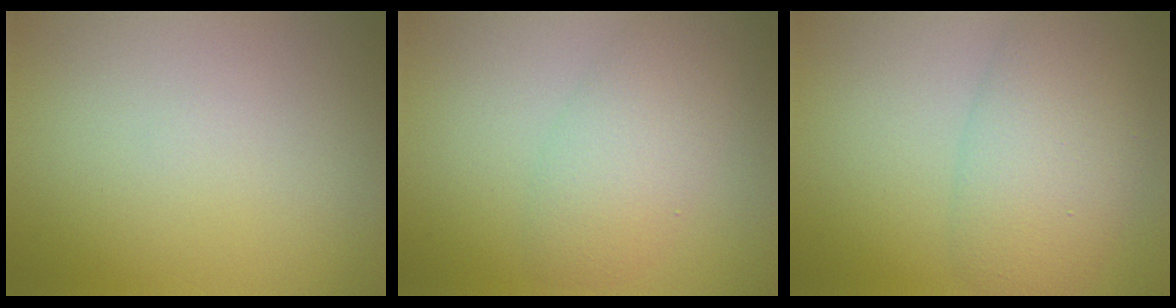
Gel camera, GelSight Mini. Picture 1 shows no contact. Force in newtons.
{"total": 4.4, "press": 4.4, "slide": 0.1}
{"total": 7.1, "press": 7.1, "slide": 0.2}